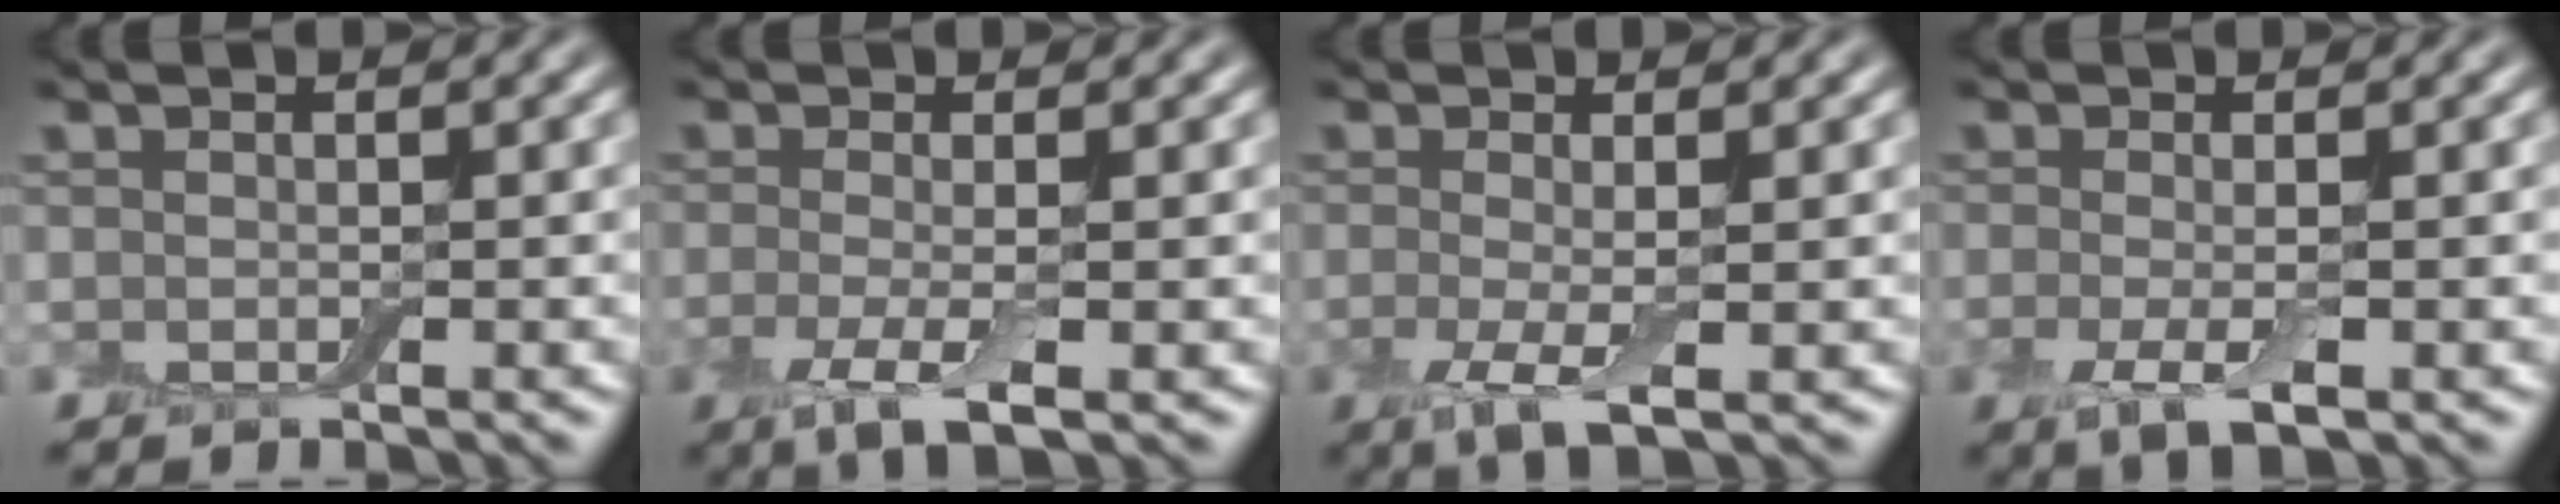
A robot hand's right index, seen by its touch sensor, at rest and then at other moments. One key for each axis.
{"total": 3.6, "fx": -1.0, "fy": 1.0, "fz": 3.3, "tx": -0.070, "ty": -0.009, "tz": -0.024}
{"total": 3.1, "fx": -0.6, "fy": 0.8, "fz": 3.0, "tx": -0.064, "ty": -0.011, "tz": -0.012}
{"total": 3.0, "fx": -0.8, "fy": 0.9, "fz": 2.8, "tx": -0.059, "ty": -0.011, "tz": -0.018}